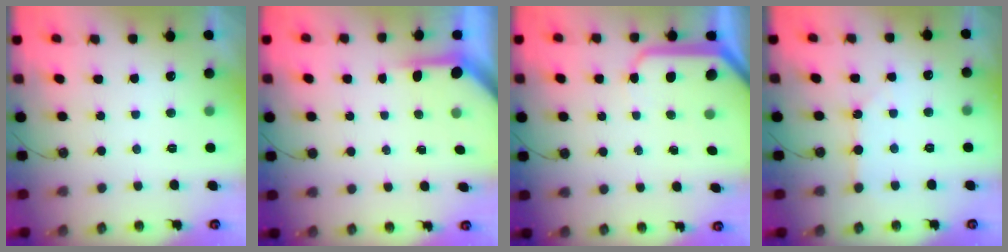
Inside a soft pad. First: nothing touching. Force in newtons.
{"total": 3.9, "press": 3.9, "slide": 0.3}
{"total": 9.0, "press": 9.0, "slide": 0.7}
{"total": 2.1, "press": 2.1, "slide": 0.3}